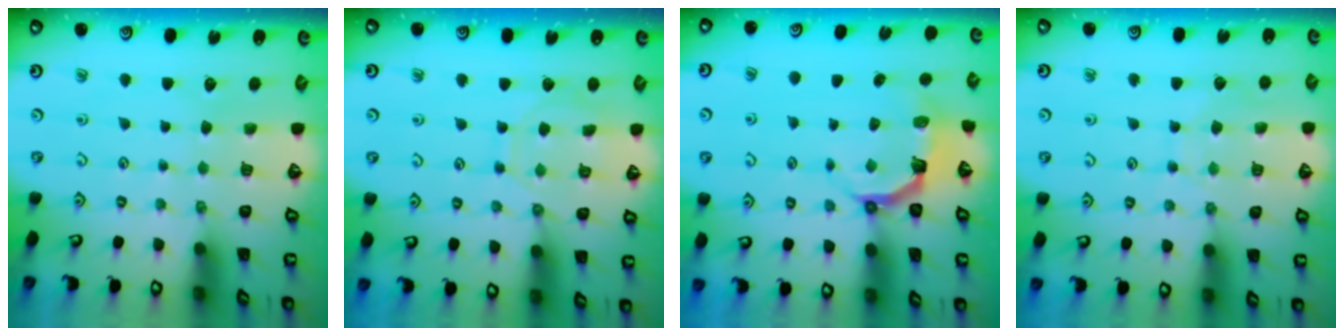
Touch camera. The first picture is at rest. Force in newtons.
{"total": 8.4, "press": 8.4, "slide": 0.6}
{"total": 4.8, "press": 3.2, "slide": 3.6}
{"total": 7.7, "press": 7.6, "slide": 0.6}